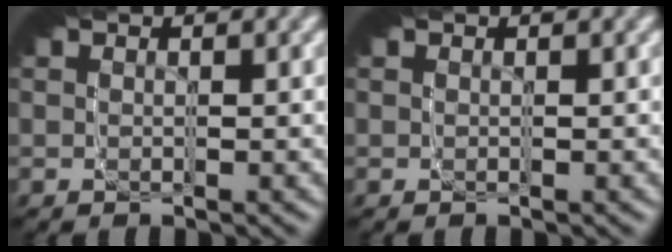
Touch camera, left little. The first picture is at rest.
{"total": 0.0}